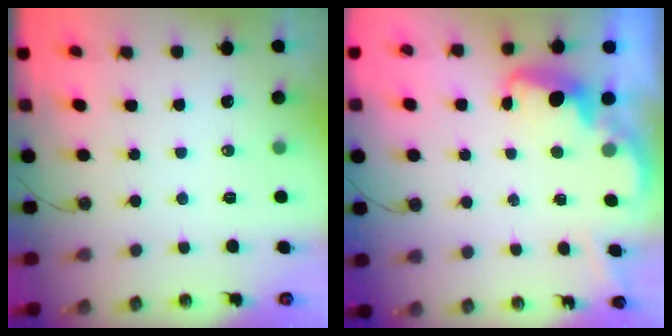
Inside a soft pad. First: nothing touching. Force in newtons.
{"total": 2.7, "press": 2.6, "slide": 0.8}